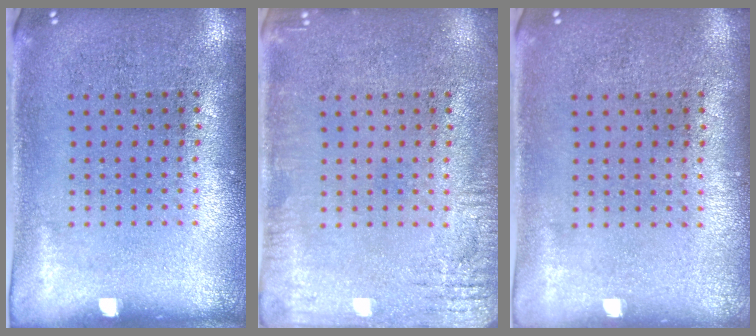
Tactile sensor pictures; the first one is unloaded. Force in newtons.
{"total": 2.5, "press": 2.5, "slide": 0.2}
{"total": 0.0}